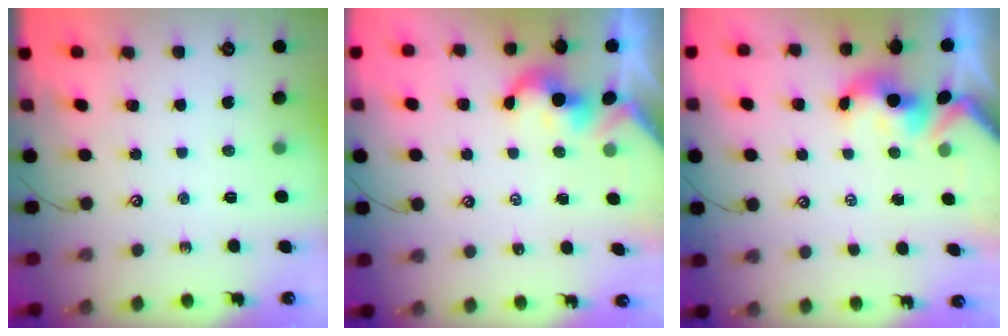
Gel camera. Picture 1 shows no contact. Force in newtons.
{"total": 2.0, "press": 1.9, "slide": 0.4}
{"total": 1.6, "press": 1.4, "slide": 0.7}